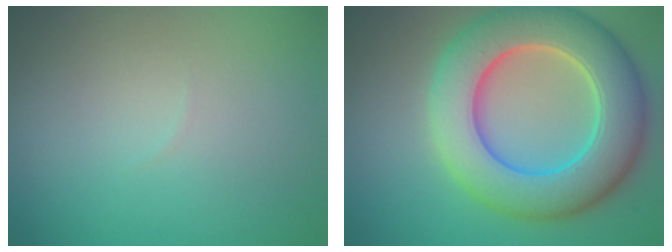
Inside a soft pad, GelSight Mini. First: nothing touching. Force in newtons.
{"total": 10.4, "press": 10.4, "slide": 0.5}